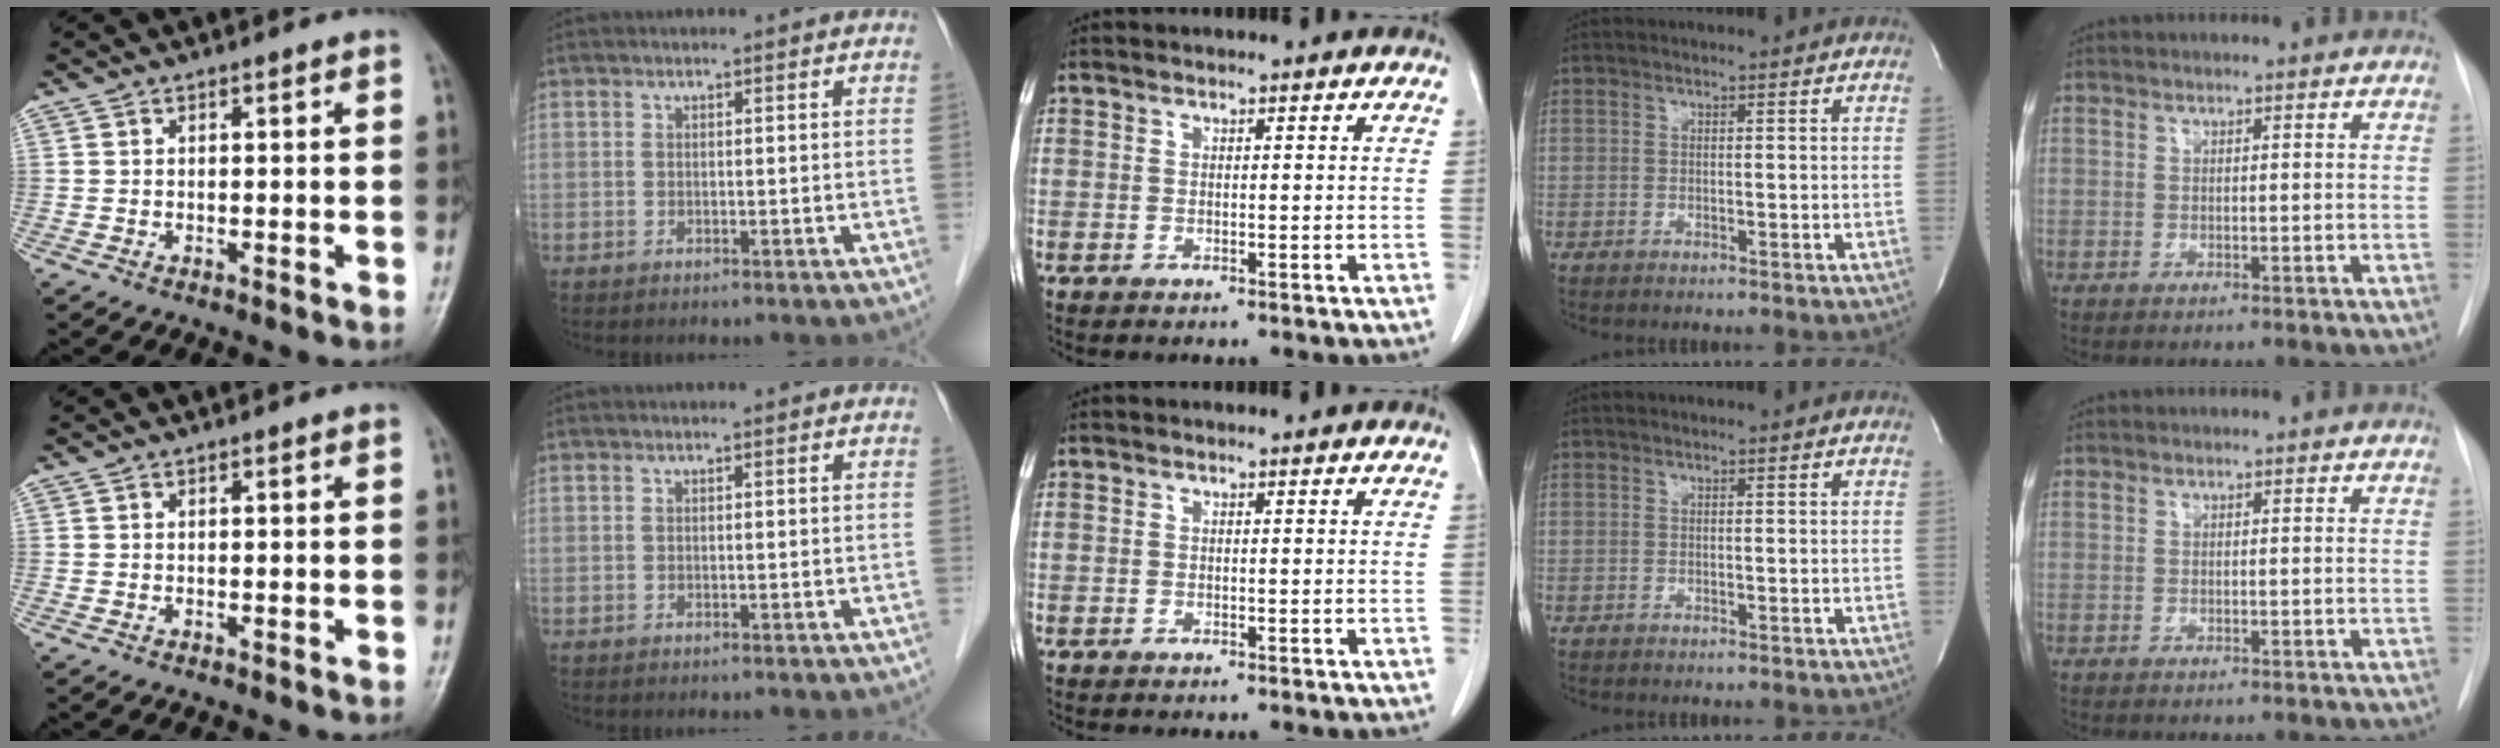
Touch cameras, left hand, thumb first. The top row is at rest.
{}